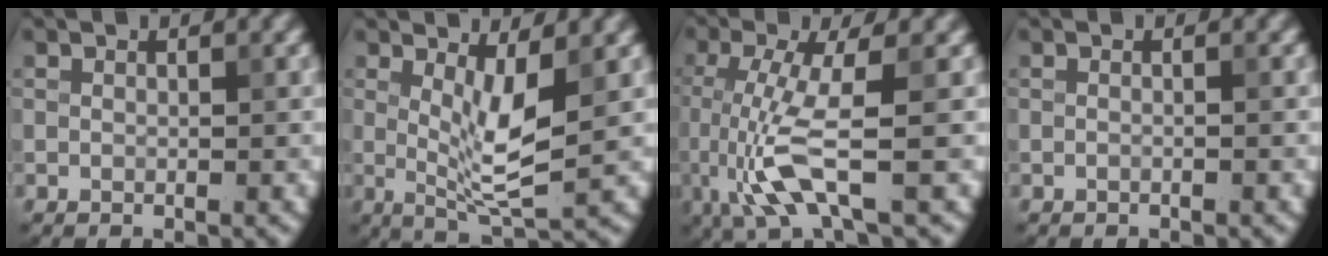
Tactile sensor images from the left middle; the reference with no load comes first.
{"total": 4.5, "force": [0.8, 1.1, 4.3], "torque": [-0.077, -0.014, 0.018]}
{"total": 5.9, "force": [-1.2, 1.2, 5.6], "torque": [-0.134, -0.009, -0.021]}
{"total": 0.7, "force": [0.0, 0.3, 0.7], "torque": [-0.010, -0.013, -0.012]}